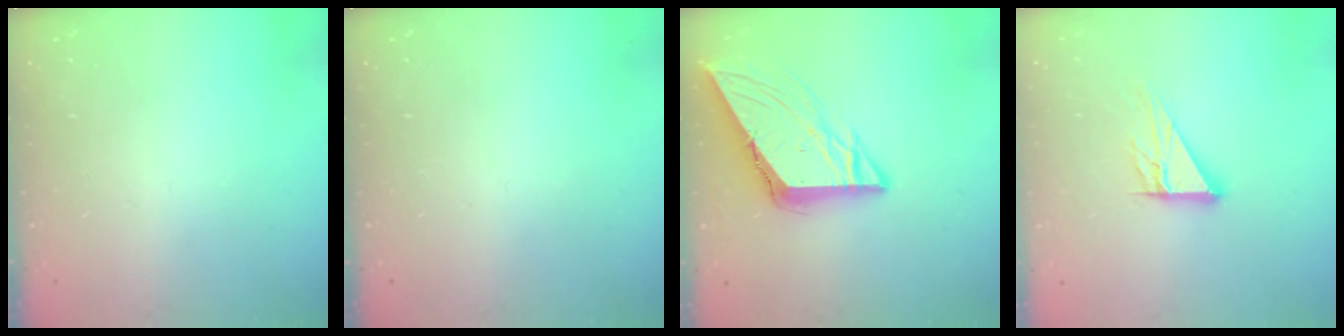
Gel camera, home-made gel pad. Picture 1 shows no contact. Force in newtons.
{"total": 0.0}
{"total": 10.7, "press": 10.6, "slide": 1.3}
{"total": 10.3, "press": 10.2, "slide": 1.0}